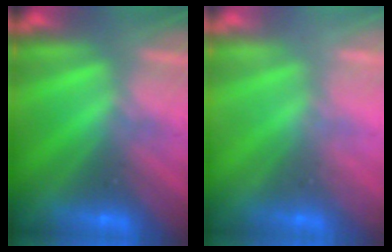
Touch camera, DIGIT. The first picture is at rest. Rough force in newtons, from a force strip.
{"total": 2.3}